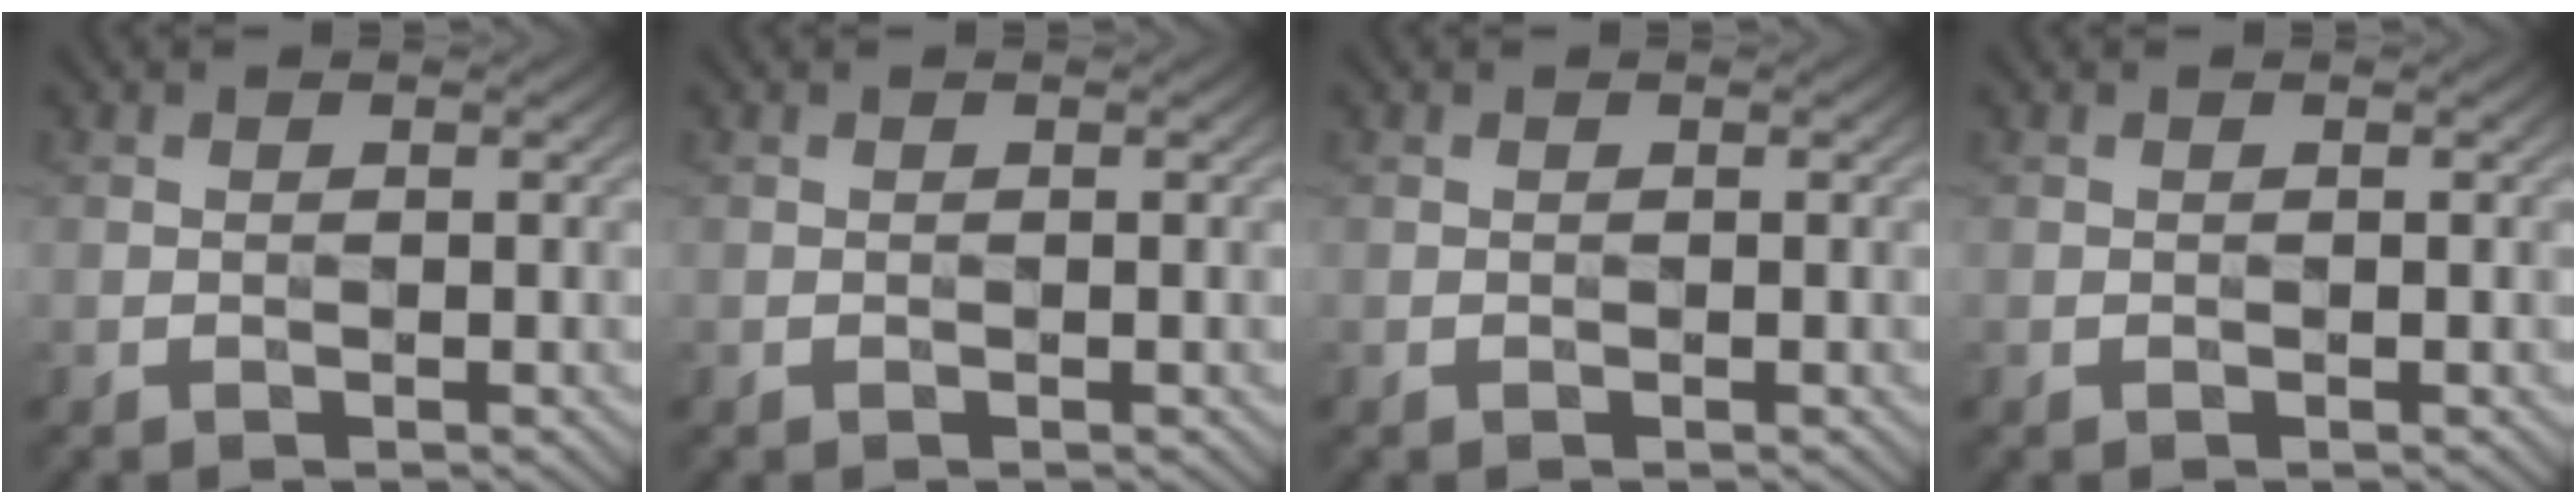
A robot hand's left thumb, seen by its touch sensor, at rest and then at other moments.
{"total": 0.0}
{"total": 0.0}
{"total": 0.0}